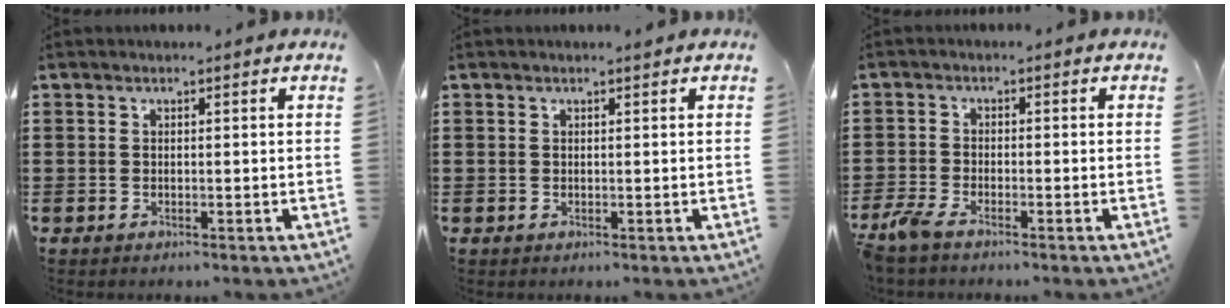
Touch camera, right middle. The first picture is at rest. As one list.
[{"total": 0.0}, {"total": 3.2, "force": [-2.6, 0.6, 1.7], "torque": [-0.059, -0.008, -0.061]}]